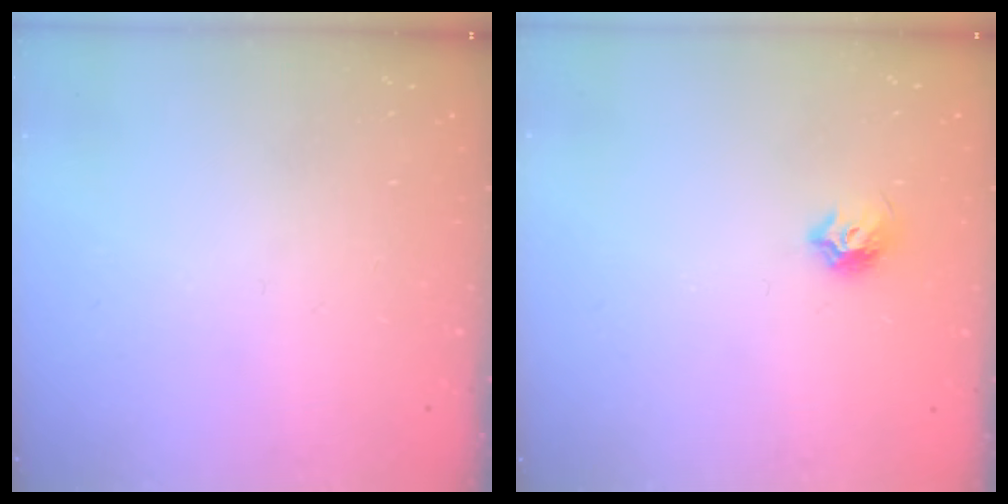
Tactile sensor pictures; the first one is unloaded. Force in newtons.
{"total": 5.1, "press": 5.0, "slide": 1.0}